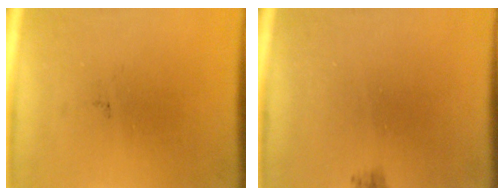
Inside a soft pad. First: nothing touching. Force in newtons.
{"total": 1.1}